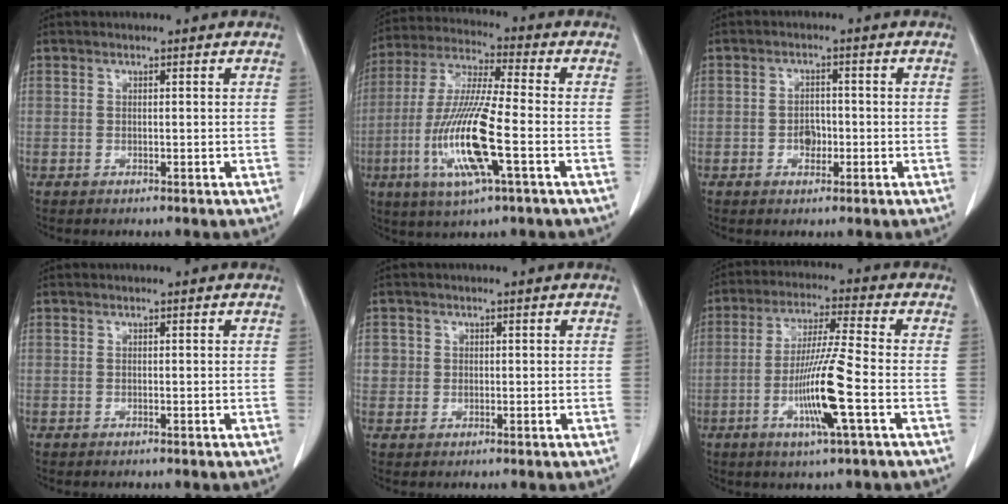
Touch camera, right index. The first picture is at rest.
{"total": 15.0, "force": [-4.2, 1.2, 14.3], "torque": [-0.299, -0.016, -0.082]}
{"total": 2.6, "force": [-0.8, 1.8, 1.7], "torque": [-0.021, 0.007, -0.011]}
{"total": 0.0}
{"total": 2.1, "force": [0.3, 2.1, 0.2], "torque": [0.011, 0.003, 0.003]}
{"total": 11.3, "force": [-3.4, -0.6, 10.7], "torque": [-0.210, -0.013, -0.067]}